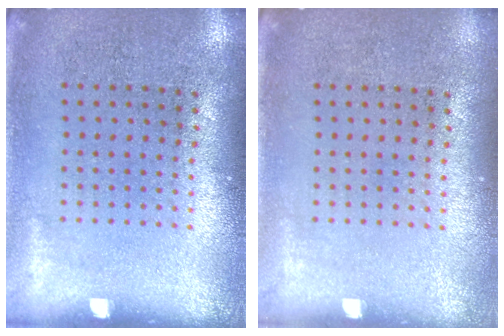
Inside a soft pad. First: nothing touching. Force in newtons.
{"total": 0.0}